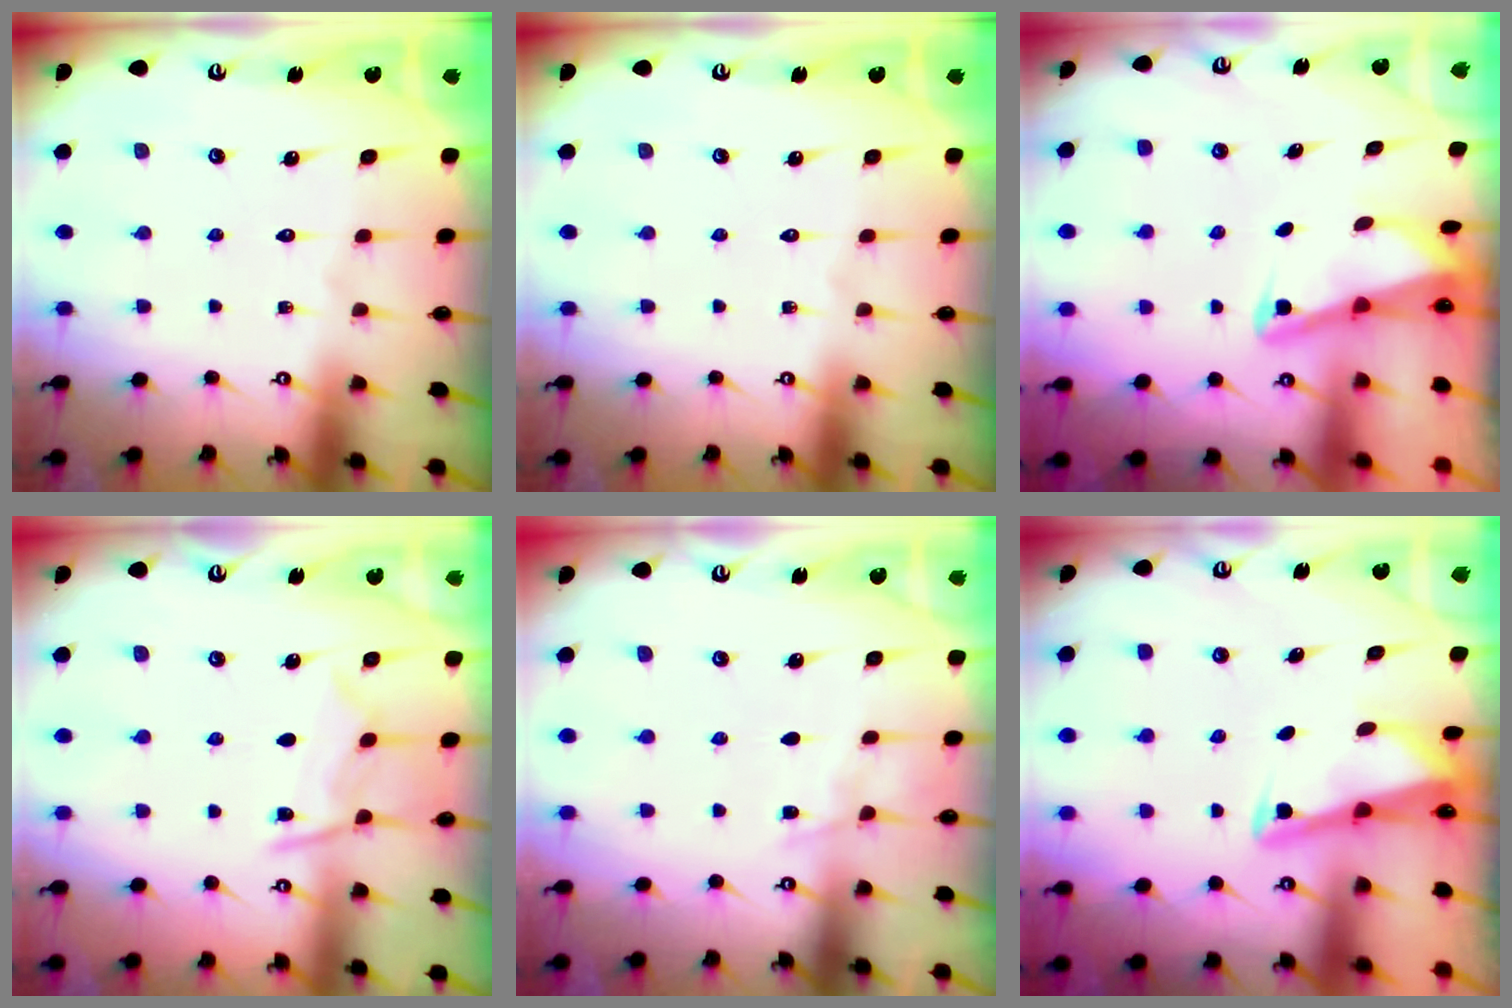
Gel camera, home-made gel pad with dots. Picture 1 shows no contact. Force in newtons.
{"total": 0.0}
{"total": 2.0, "press": 2.0, "slide": 0.4}
{"total": 9.7, "press": 9.7, "slide": 0.8}
{"total": 5.6, "press": 5.6, "slide": 0.6}
{"total": 2.5, "press": 2.5, "slide": 0.1}